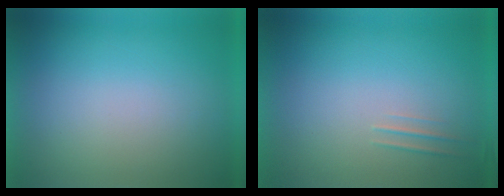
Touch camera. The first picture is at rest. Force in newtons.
{"total": 1.7}